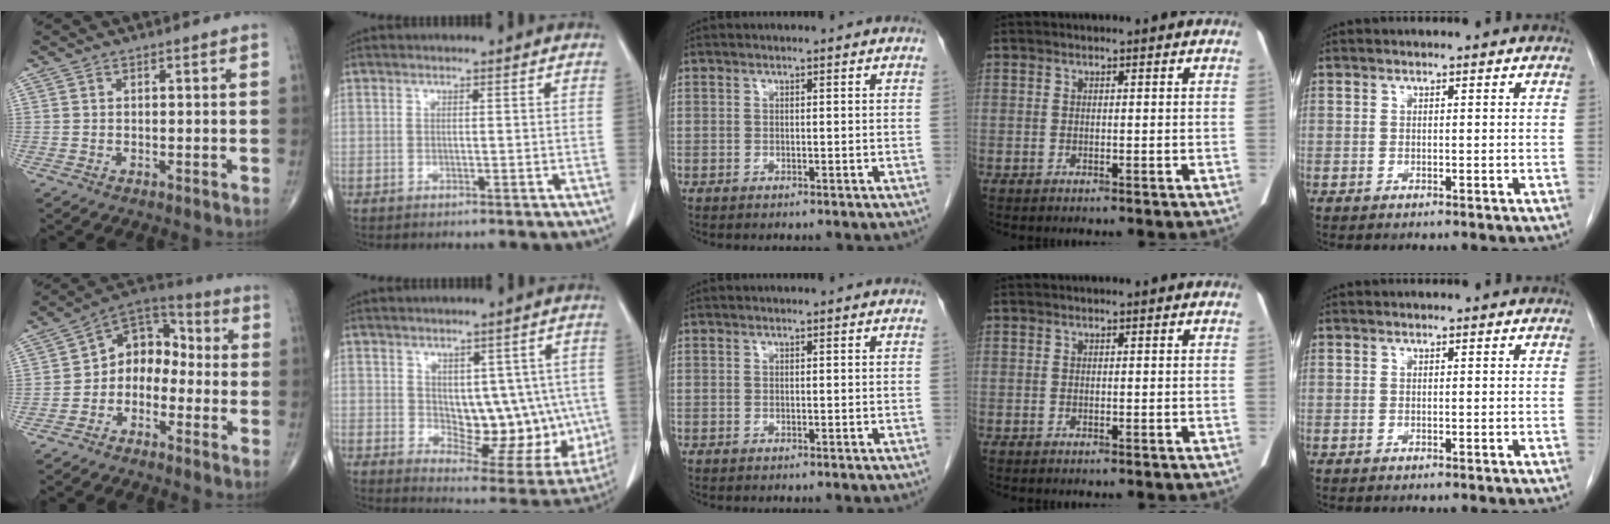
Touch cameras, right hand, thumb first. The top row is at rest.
{"thumb": {"total": 9.6, "force": [-2.5, 7.4, 5.6], "torque": [-0.054, 0.061, -0.064]}, "index": {"total": 12.6, "force": [0.7, 7.2, 10.3], "torque": [-0.115, 0.007, 0.038]}}